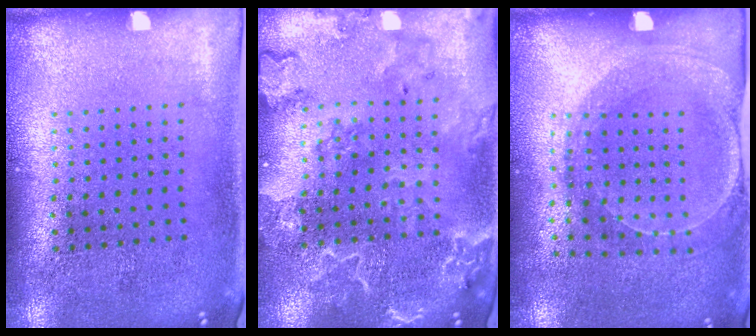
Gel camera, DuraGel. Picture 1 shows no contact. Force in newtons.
{"total": 2.6, "press": 2.5, "slide": 0.9}
{"total": 1.6, "press": 1.5, "slide": 0.4}